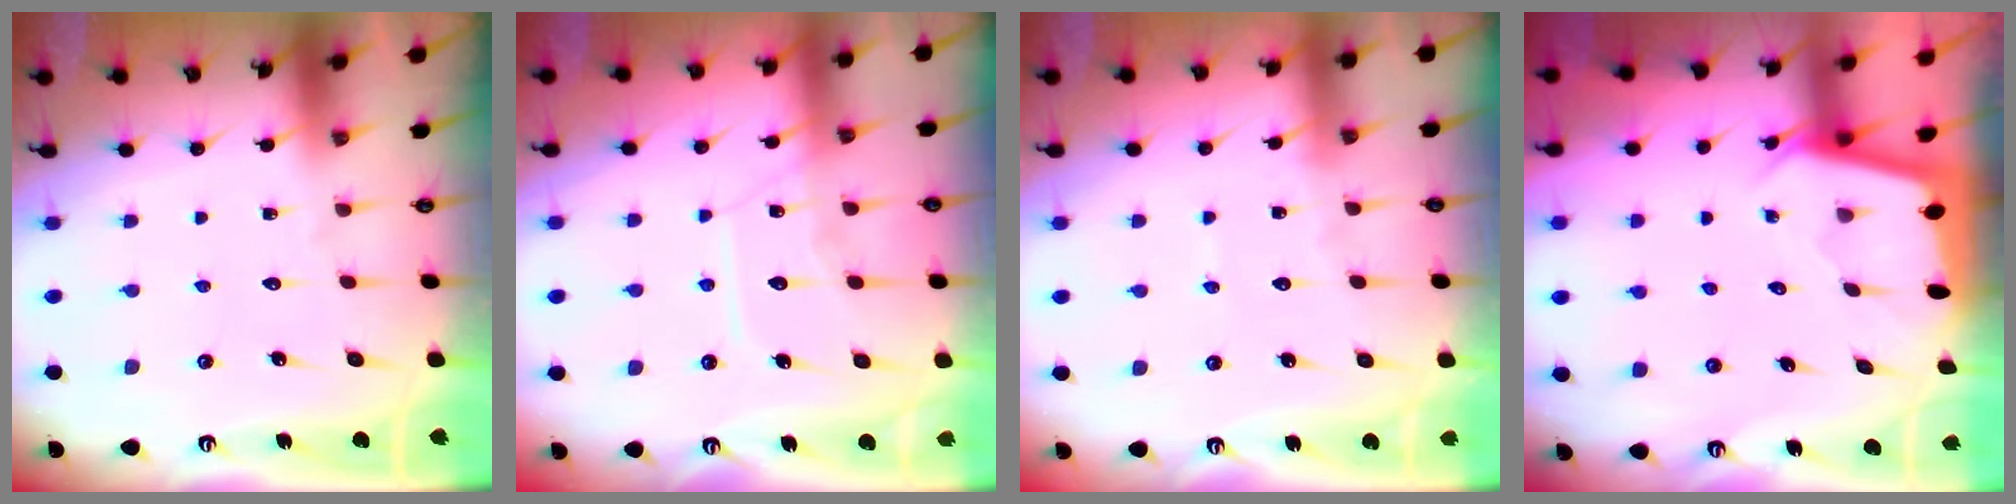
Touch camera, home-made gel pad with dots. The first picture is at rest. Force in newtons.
{"total": 10.6, "press": 10.5, "slide": 1.0}
{"total": 4.0, "press": 3.9, "slide": 0.6}
{"total": 2.1, "press": 2.1, "slide": 0.2}